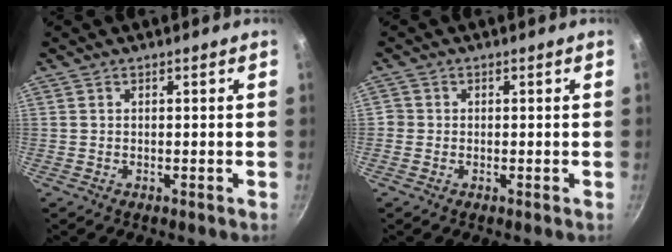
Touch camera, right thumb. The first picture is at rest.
{"total": 1.1, "force": [-0.4, 1.0, 0.2], "torque": [-0.003, 0.001, -0.010]}